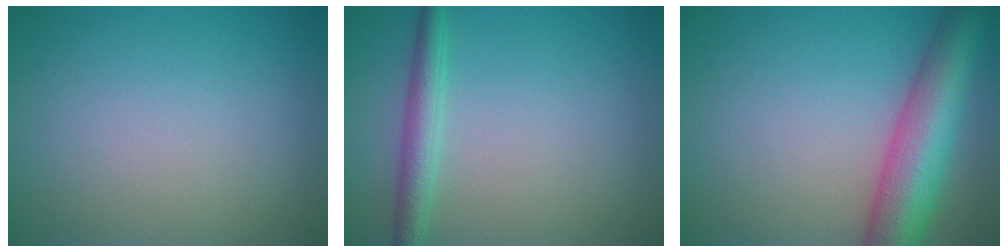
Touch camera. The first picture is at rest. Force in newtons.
{"total": 2.6, "press": 2.6, "slide": 0.1}
{"total": 8.7, "press": 8.7, "slide": 0.2}